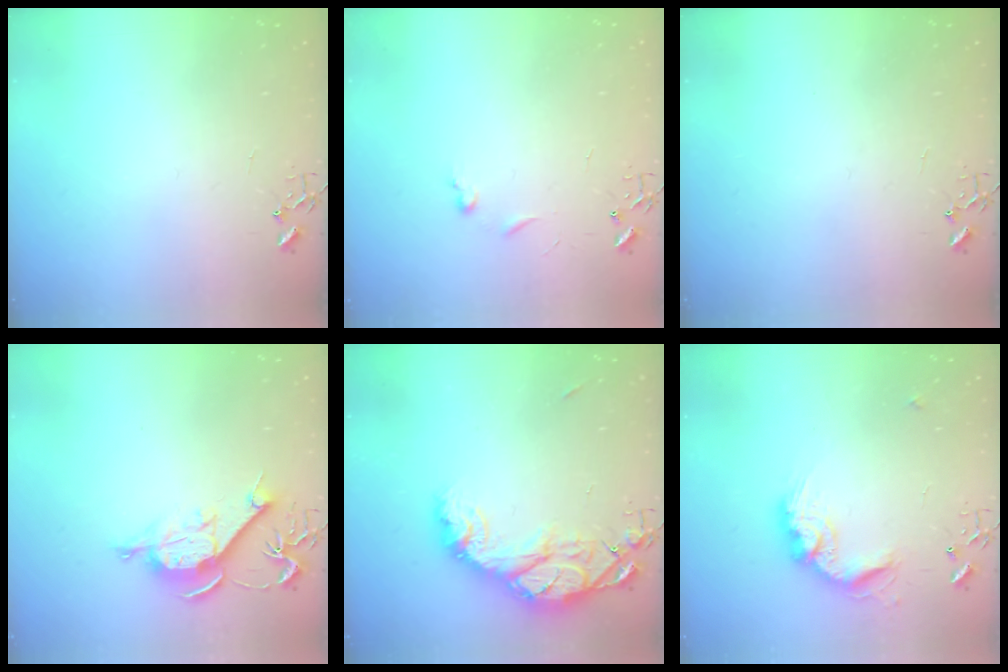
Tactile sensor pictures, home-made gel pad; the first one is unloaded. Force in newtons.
{"total": 4.4, "press": 4.3, "slide": 0.6}
{"total": 0.0}
{"total": 10.4, "press": 10.4, "slide": 1.2}
{"total": 15.7, "press": 15.7, "slide": 1.4}
{"total": 15.0, "press": 15.0, "slide": 0.6}